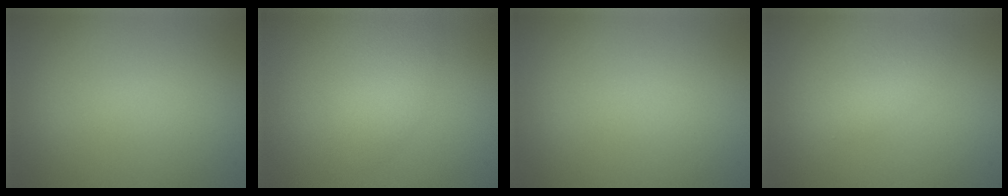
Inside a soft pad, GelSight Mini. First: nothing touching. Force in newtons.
{"total": 2.7, "press": 2.7, "slide": 0.1}
{"total": 0.0}
{"total": 2.0, "press": 2.0, "slide": 0.1}